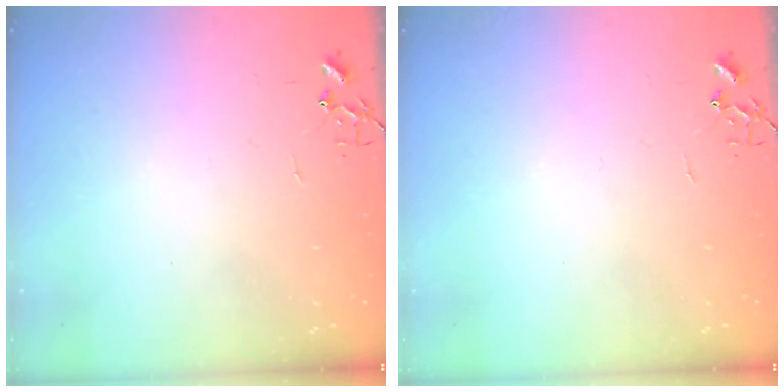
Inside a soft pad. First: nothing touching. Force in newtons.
{"total": 0.0}